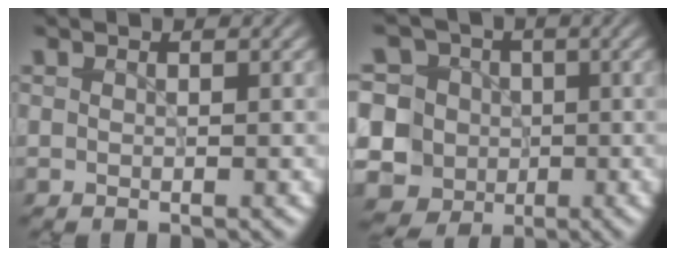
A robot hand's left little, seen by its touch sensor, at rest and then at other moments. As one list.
[{"total": 10.1, "force": [0.0, 9.4, 3.6], "torque": [-0.087, 0.026, -0.037]}]